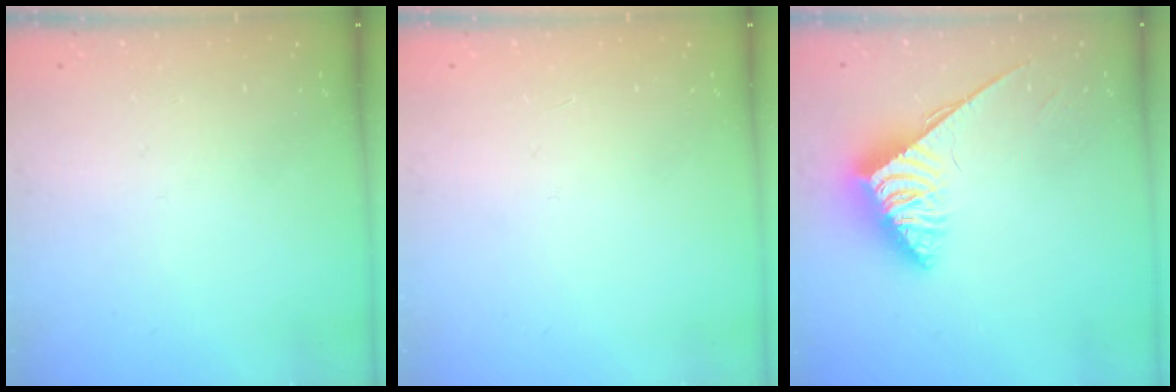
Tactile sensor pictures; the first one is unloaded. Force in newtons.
{"total": 0.0}
{"total": 3.8, "press": 3.8, "slide": 0.6}